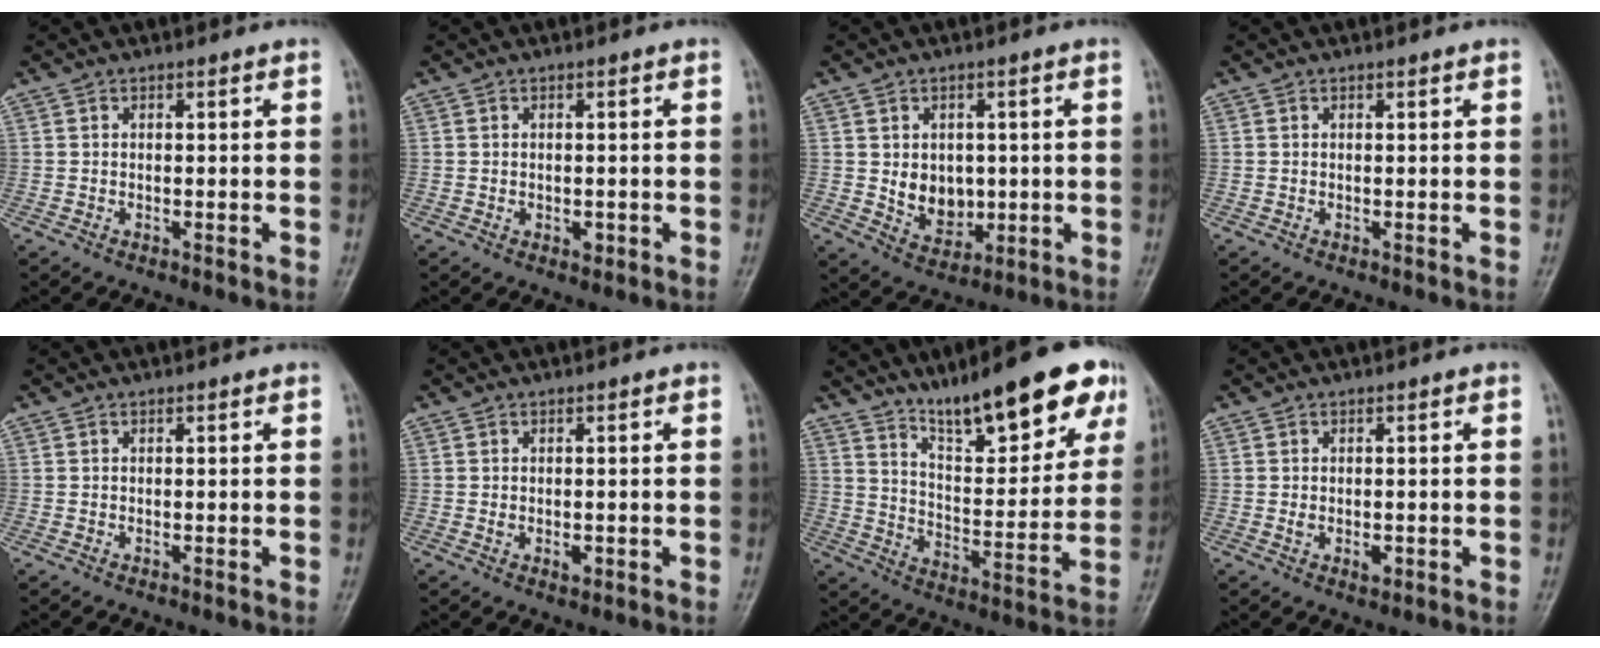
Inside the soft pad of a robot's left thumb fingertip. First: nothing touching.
{"total": 1.5, "force": [-0.4, 1.2, 1.0], "torque": [-0.008, 0.000, -0.003]}
{"total": 7.2, "force": [0.2, 5.6, 4.5], "torque": [-0.039, -0.010, 0.018]}
{"total": 0.0}
{"total": 0.0}
{"total": 1.7, "force": [-0.3, 1.1, 1.2], "torque": [-0.014, -0.002, -0.002]}
{"total": 19.2, "force": [12.8, 5.0, 13.4], "torque": [-0.159, -0.062, 0.205]}
{"total": 2.2, "force": [-0.4, 1.4, 1.7], "torque": [-0.021, 0.000, -0.003]}